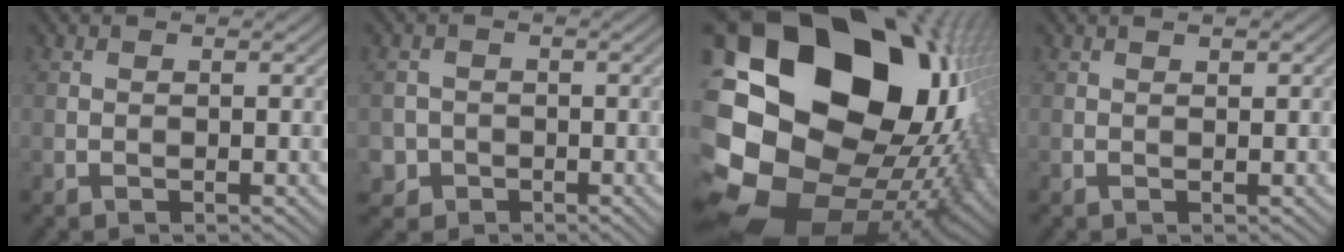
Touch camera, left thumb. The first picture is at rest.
{"total": 2.9, "force": [-1.1, 2.7, 0.3], "torque": [0.002, -0.002, -0.032]}
{"total": 23.8, "force": [2.6, 19.3, 13.6], "torque": [-0.306, -0.026, 0.065]}
{"total": 1.2, "force": [0.7, 0.1, 1.0], "torque": [-0.020, 0.000, 0.009]}